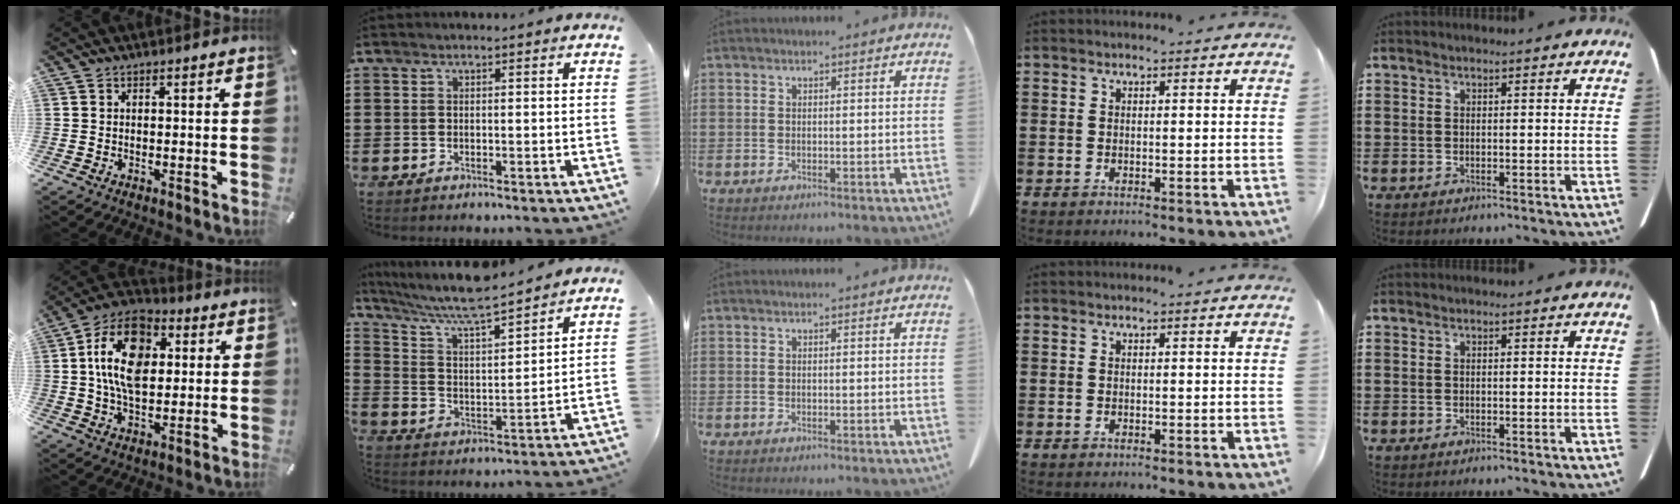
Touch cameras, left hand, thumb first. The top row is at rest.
{"thumb": {"total": 15.8, "force": [2.8, 10.5, 11.4], "torque": [-0.226, 0.009, 0.047]}, "index": {"total": 7.9, "force": [7.0, 0.7, 3.5], "torque": [-0.096, -0.034, 0.120]}}